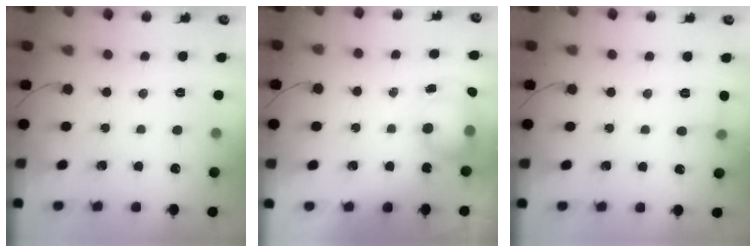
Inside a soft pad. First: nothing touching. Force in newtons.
{"total": 7.4, "press": 7.4, "slide": 1.1}
{"total": 6.7, "press": 6.4, "slide": 2.0}